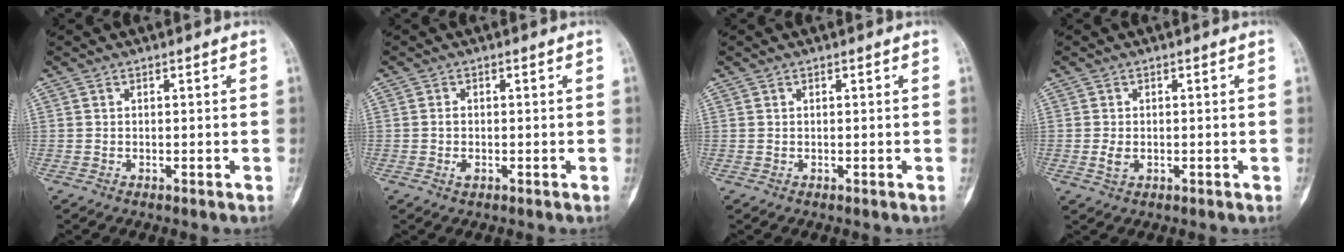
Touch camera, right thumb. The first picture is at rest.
{"total": 1.5, "force": [-0.4, 1.0, 1.1], "torque": [-0.018, 0.003, -0.009]}
{"total": 0.0}
{"total": 1.9, "force": [-0.3, 1.3, 1.3], "torque": [-0.029, -0.003, -0.006]}